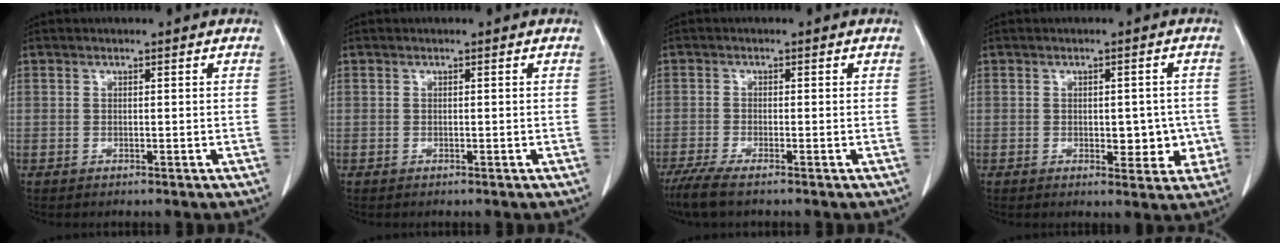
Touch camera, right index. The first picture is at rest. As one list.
[{"total": 0.0}, {"total": 4.6, "force": [-2.7, 1.2, 3.4], "torque": [-0.080, -0.011, -0.053]}, {"total": 6.6, "force": [-1.0, 3.6, 5.5], "torque": [-0.058, 0.011, -0.005]}]